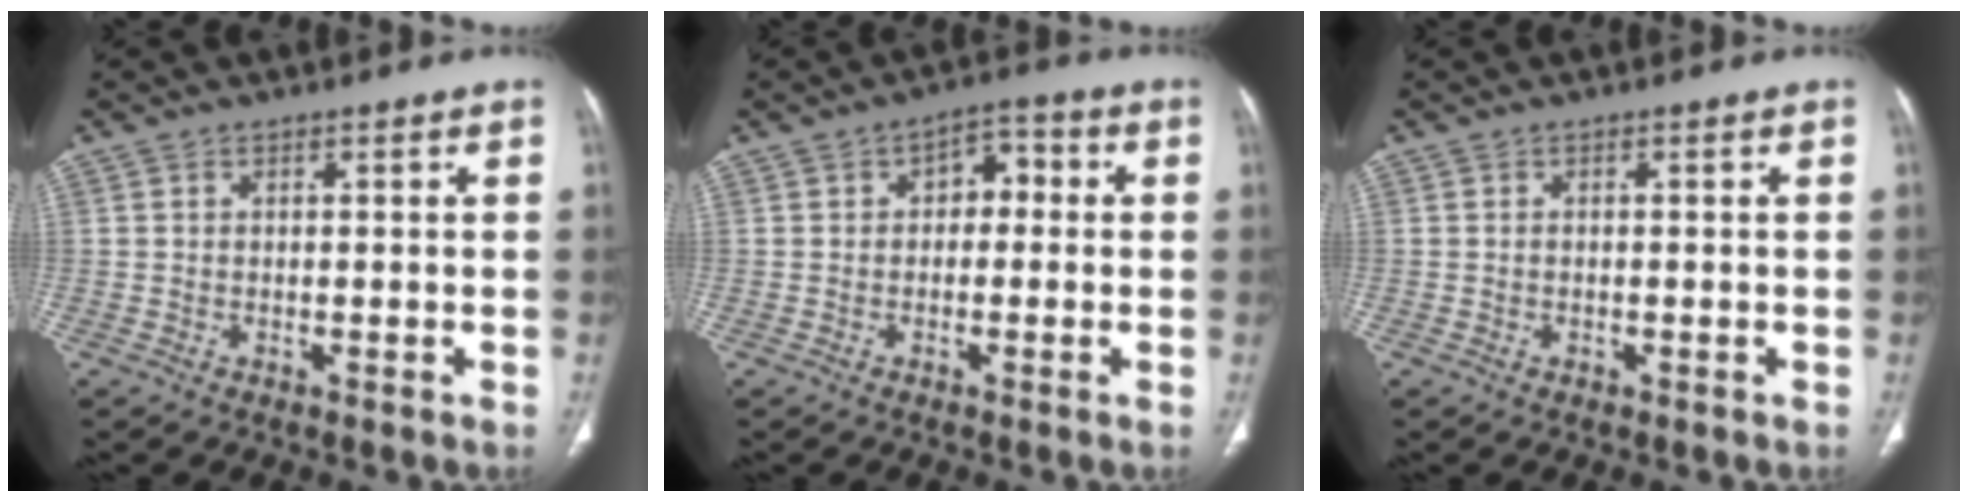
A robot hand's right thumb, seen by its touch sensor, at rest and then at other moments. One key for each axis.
{"total": 5.1, "fx": 0.5, "fy": 3.4, "fz": 3.7, "tx": -0.029, "ty": 0.020, "tz": -0.003}
{"total": 0.0}